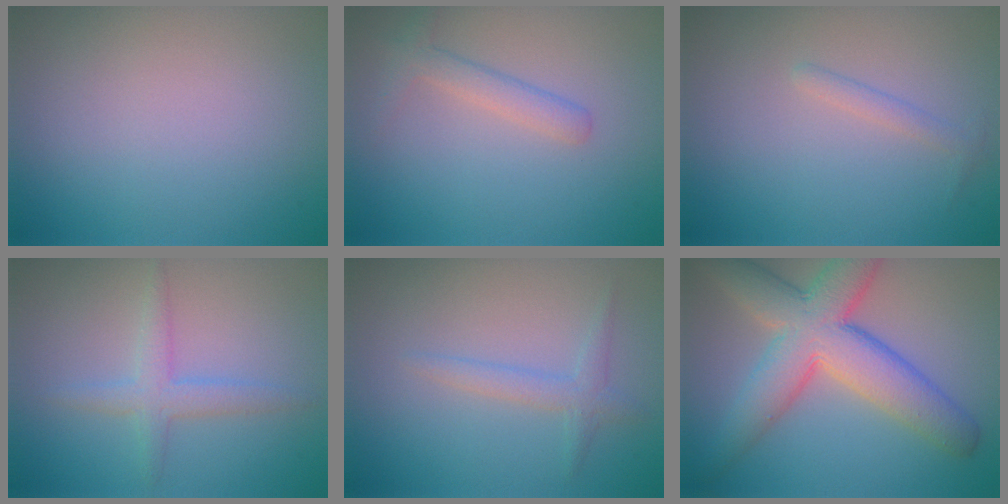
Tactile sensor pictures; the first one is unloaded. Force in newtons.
{"total": 2.0, "press": 2.0, "slide": 0.0}
{"total": 1.0, "press": 1.0, "slide": 0.0}
{"total": 2.3, "press": 2.3, "slide": 0.1}
{"total": 1.8, "press": 1.7, "slide": 0.1}
{"total": 8.9, "press": 8.9, "slide": 0.5}